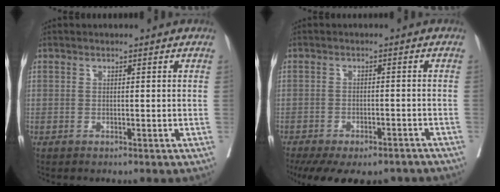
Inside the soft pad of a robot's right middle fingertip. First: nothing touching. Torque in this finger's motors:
{"motor_torque": [1.12, -1.02, 0.19, 0.05]}